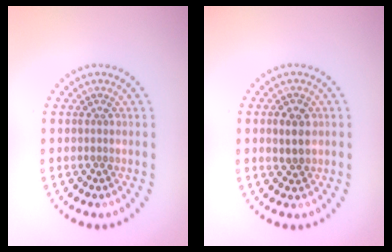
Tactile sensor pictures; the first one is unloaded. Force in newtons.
{"total": 2.3, "press": 2.2, "slide": 0.5}